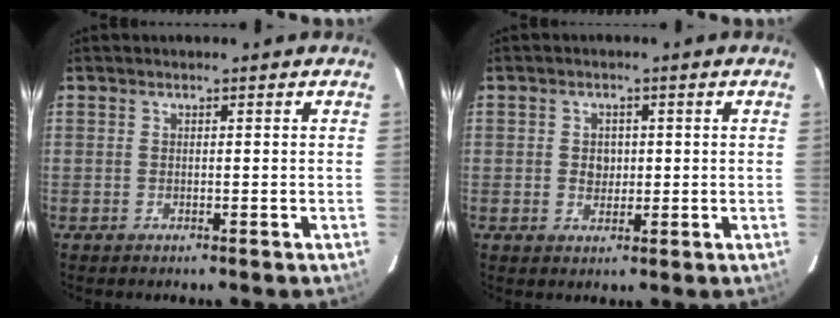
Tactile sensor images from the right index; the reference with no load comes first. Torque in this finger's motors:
{"motor_torque": [0.00, 0.04, 0.02, 0.00]}